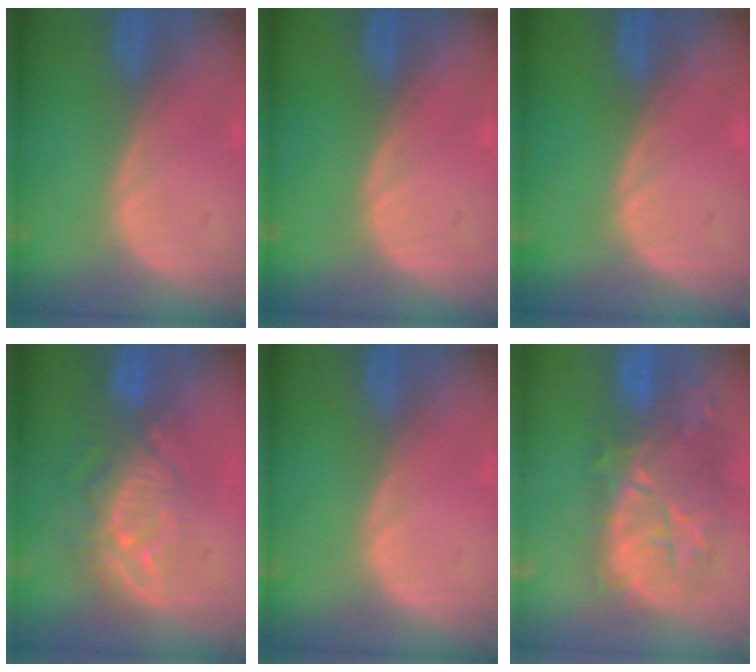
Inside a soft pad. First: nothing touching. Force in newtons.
{"total": 0.0}
{"total": 0.0}
{"total": 9.5, "press": 8.2, "slide": 4.7}
{"total": 0.0}
{"total": 11.4, "press": 10.5, "slide": 4.5}